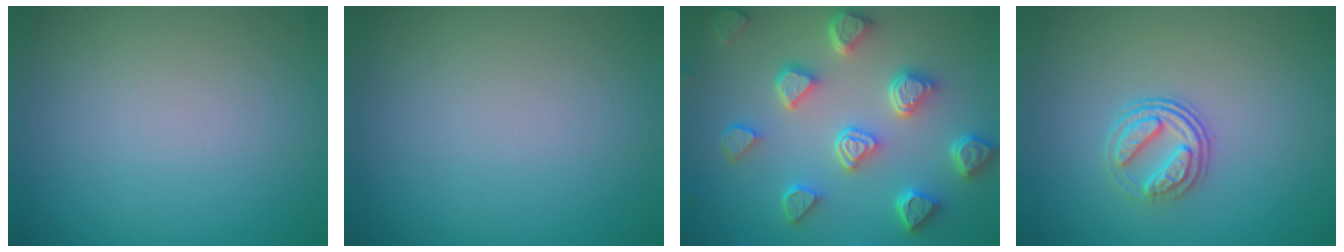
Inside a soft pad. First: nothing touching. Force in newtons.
{"total": 0.0}
{"total": 6.4, "press": 5.2, "slide": 3.8}
{"total": 2.5, "press": 1.9, "slide": 1.6}